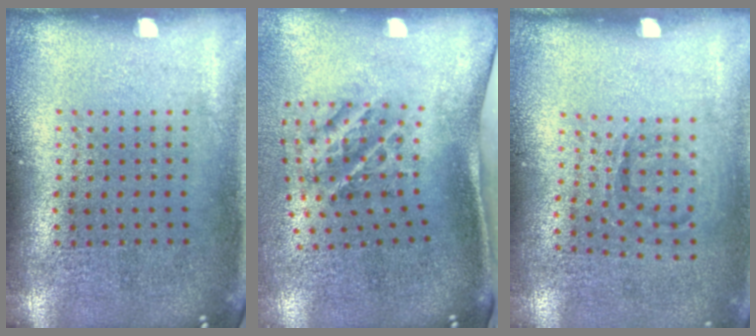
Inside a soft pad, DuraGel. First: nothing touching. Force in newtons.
{"total": 1.8, "press": 1.2, "slide": 1.3}
{"total": 1.0, "press": 0.7, "slide": 0.7}